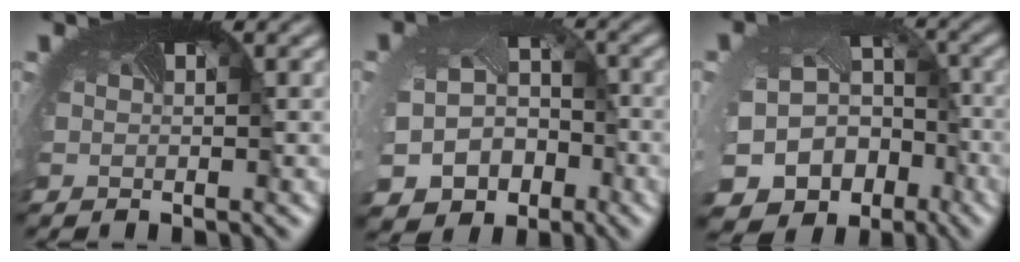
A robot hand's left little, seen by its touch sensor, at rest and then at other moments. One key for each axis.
{"total": 7.6, "fx": -3.1, "fy": 6.2, "fz": 3.2, "tx": -0.080, "ty": -0.045, "tz": -0.036}
{"total": 15.7, "fx": -8.4, "fy": 12.1, "fz": 5.4, "tx": -0.116, "ty": -0.078, "tz": -0.103}